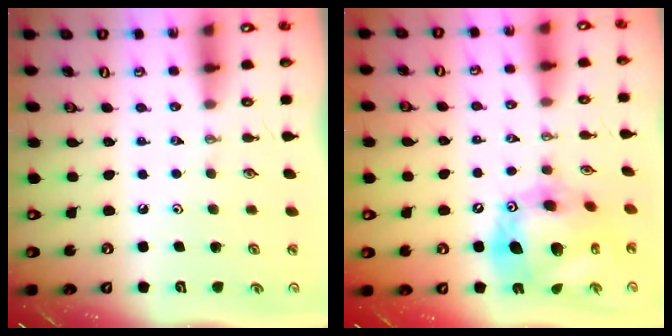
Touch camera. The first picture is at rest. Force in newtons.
{"total": 17.9, "press": 17.8, "slide": 1.8}